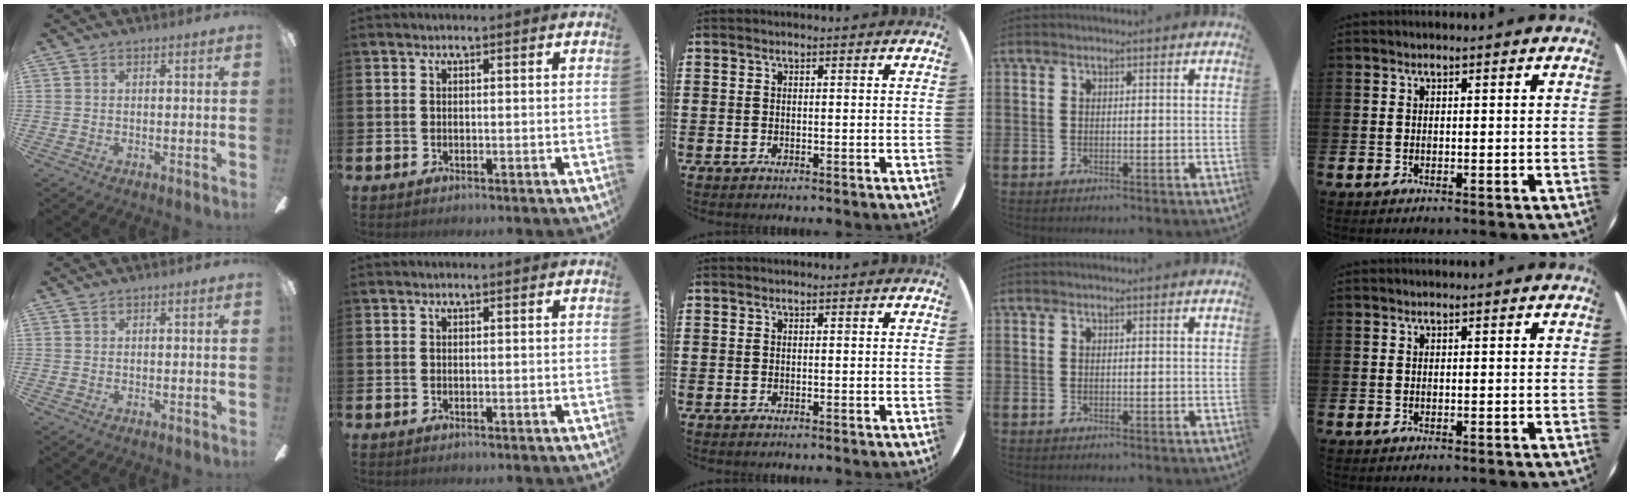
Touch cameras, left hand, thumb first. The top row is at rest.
{}